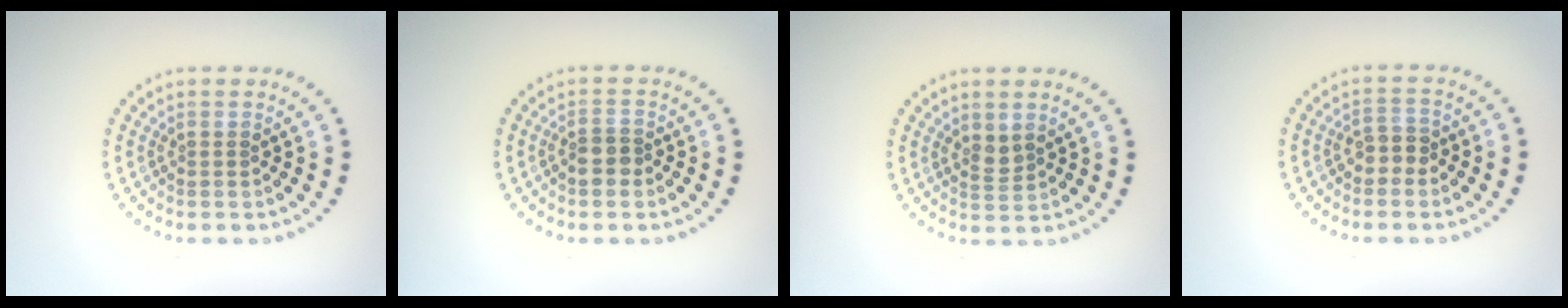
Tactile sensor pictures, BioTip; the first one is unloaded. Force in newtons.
{"total": 2.0, "press": 1.7, "slide": 1.0}
{"total": 1.5, "press": 1.1, "slide": 0.9}
{"total": 1.9, "press": 1.6, "slide": 1.0}